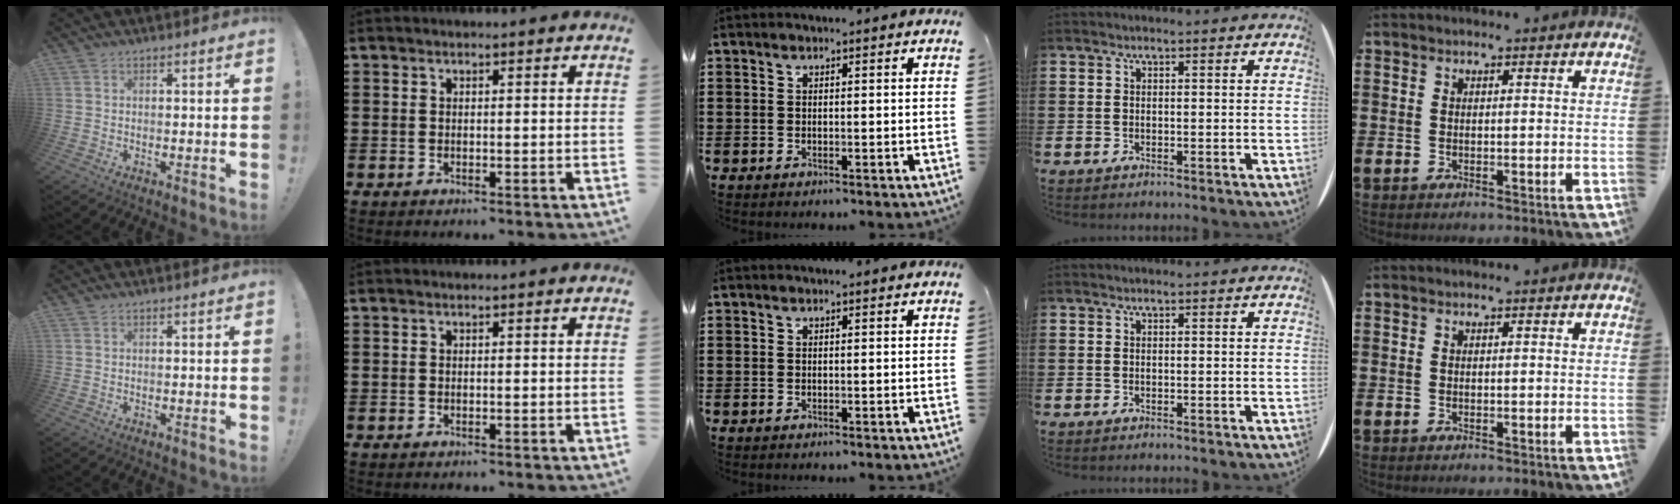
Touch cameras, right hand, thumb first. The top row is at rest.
{}